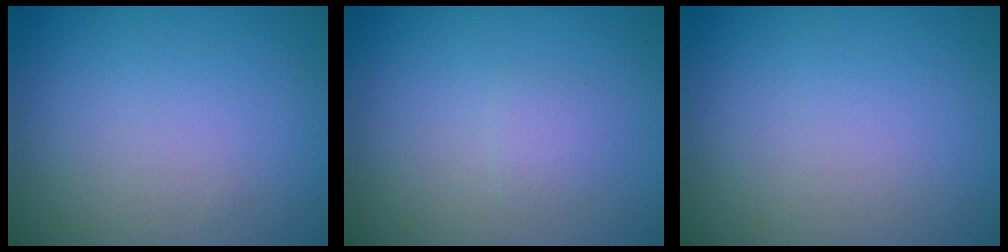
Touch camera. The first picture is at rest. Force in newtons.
{"total": 1.0, "press": 1.0, "slide": 0.1}
{"total": 0.0}